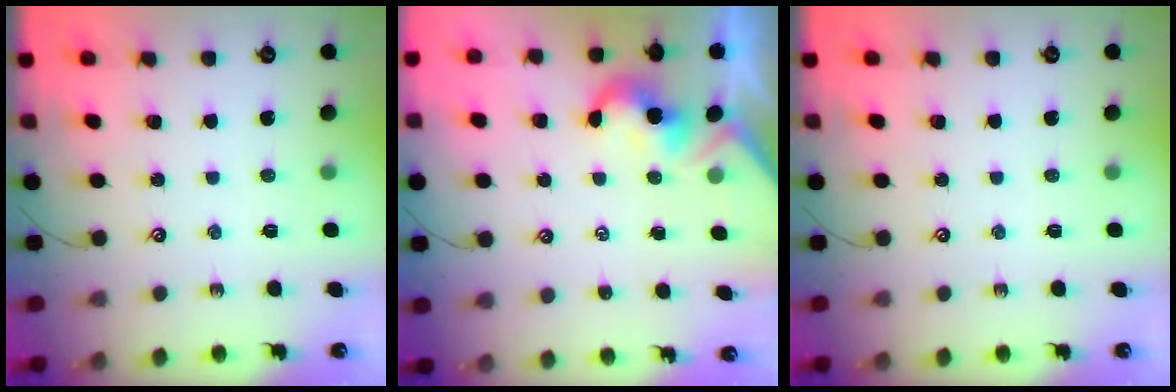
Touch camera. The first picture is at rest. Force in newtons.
{"total": 1.9, "press": 1.9, "slide": 0.5}
{"total": 0.0}